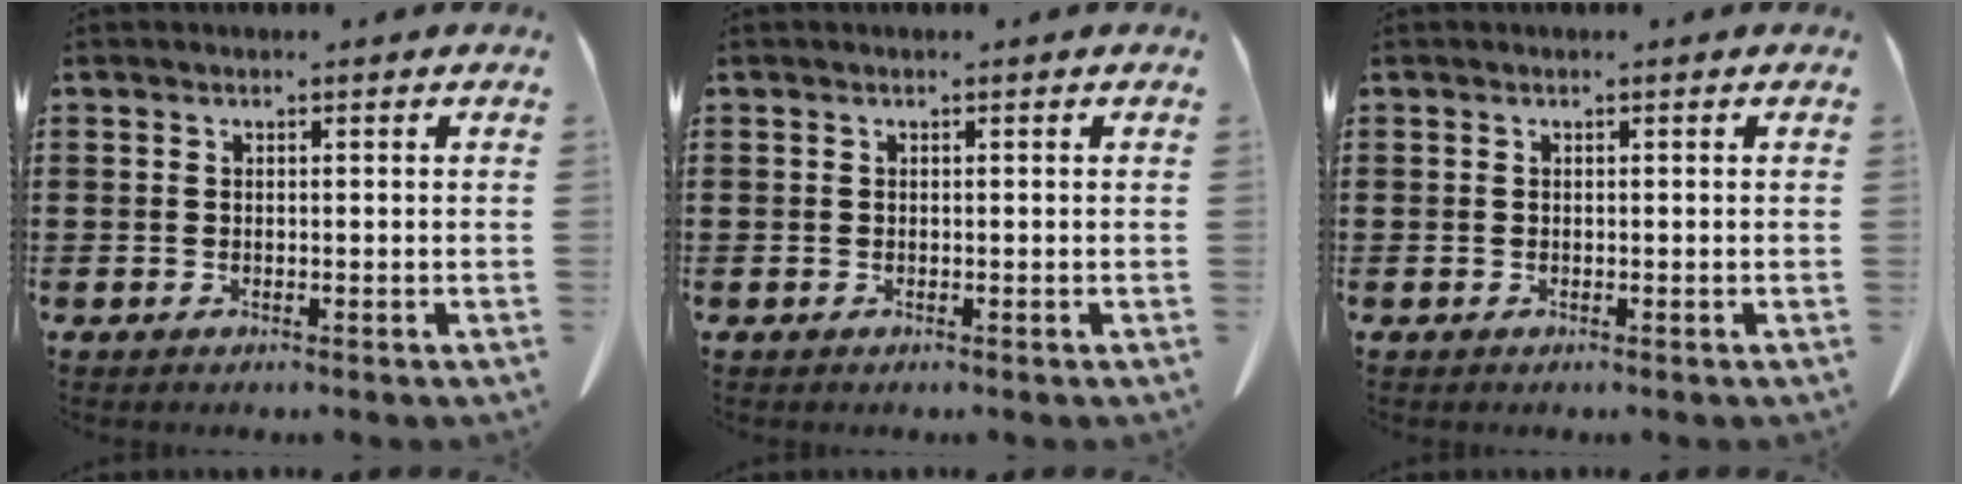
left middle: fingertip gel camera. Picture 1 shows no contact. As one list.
[{"total": 0.0}, {"total": 0.0}]